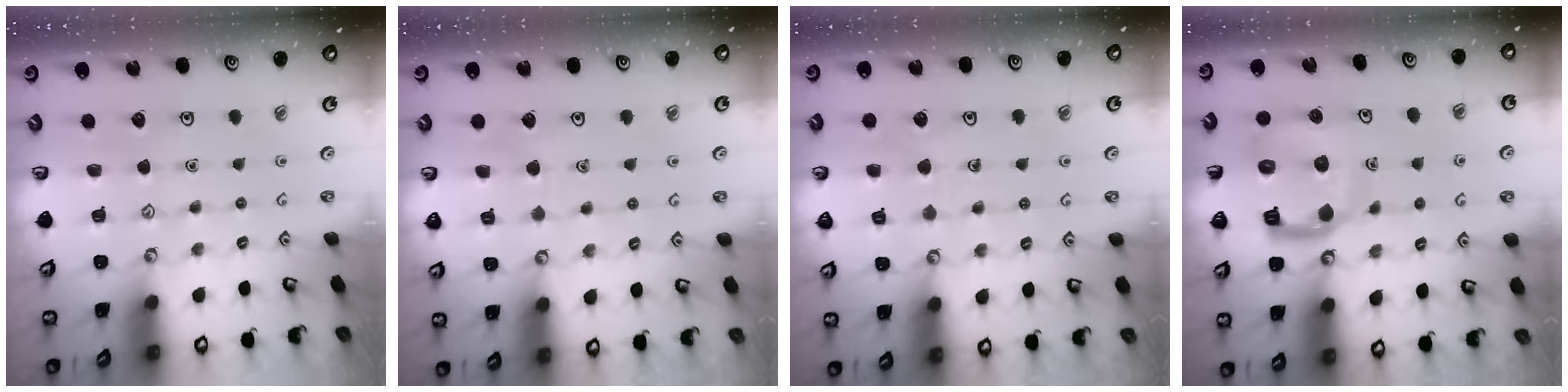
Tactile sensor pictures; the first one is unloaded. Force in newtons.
{"total": 2.3, "press": 2.3, "slide": 0.1}
{"total": 4.3, "press": 4.2, "slide": 0.4}
{"total": 12.4, "press": 12.3, "slide": 1.4}